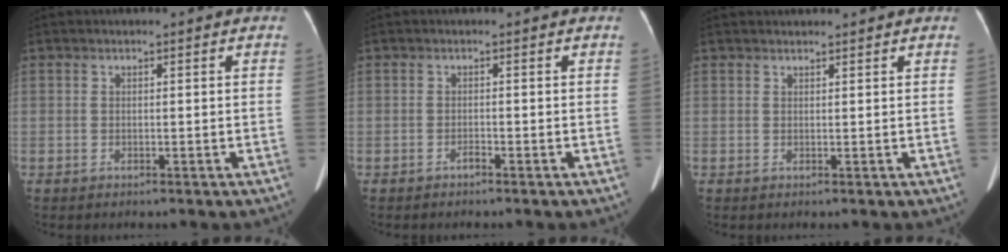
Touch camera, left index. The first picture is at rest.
{"total": 0.7, "force": [-0.7, 0.1, 0.3], "torque": [-0.005, 0.000, -0.010]}
{"total": 1.8, "force": [1.8, 0.3, 0.4], "torque": [-0.007, 0.023, 0.029]}